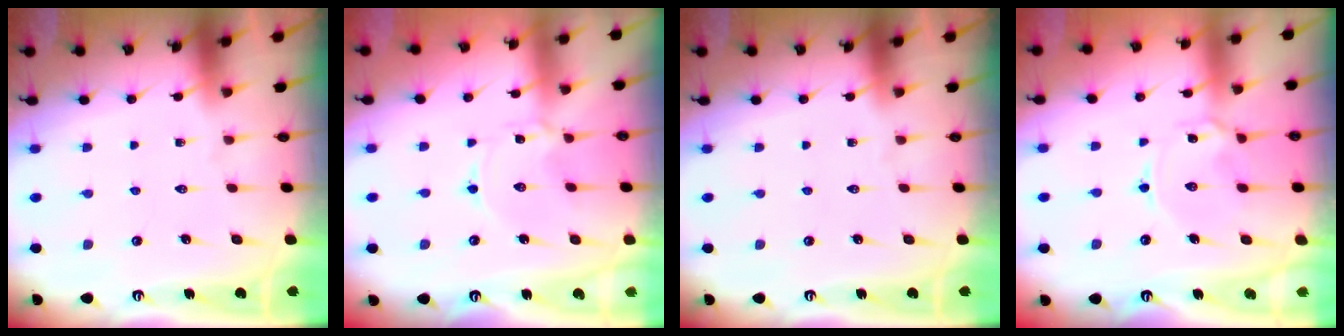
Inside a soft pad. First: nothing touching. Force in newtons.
{"total": 0.8, "press": 0.8, "slide": 0.2}
{"total": 0.0}
{"total": 2.6, "press": 2.6, "slide": 0.4}